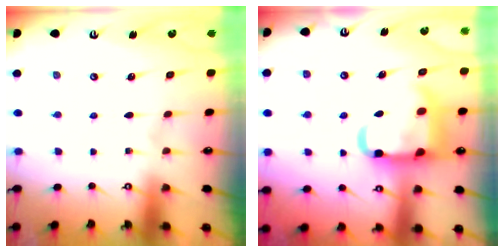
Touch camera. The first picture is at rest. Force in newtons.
{"total": 16.7, "press": 16.6, "slide": 2.0}